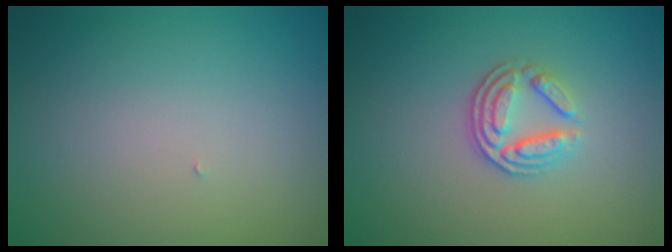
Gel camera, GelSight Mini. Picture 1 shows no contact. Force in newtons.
{"total": 3.5, "press": 2.7, "slide": 2.2}